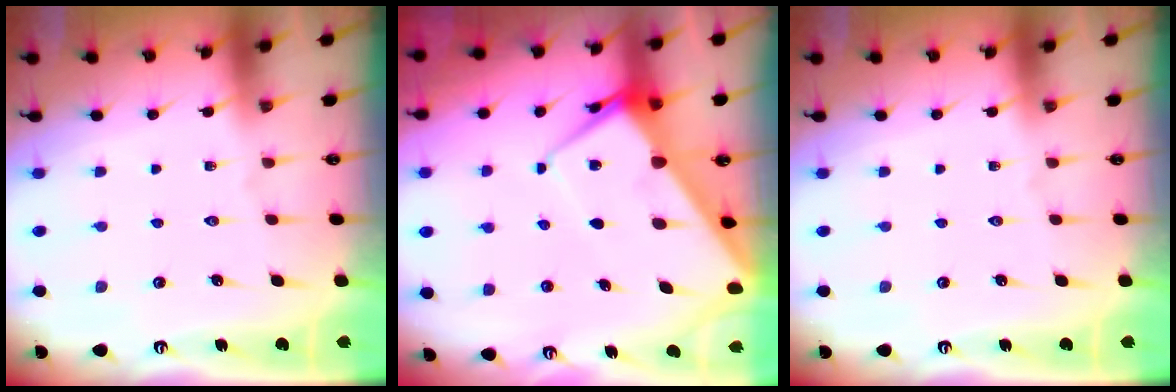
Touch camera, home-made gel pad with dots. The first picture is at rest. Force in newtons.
{"total": 8.5, "press": 8.5, "slide": 0.9}
{"total": 0.0}